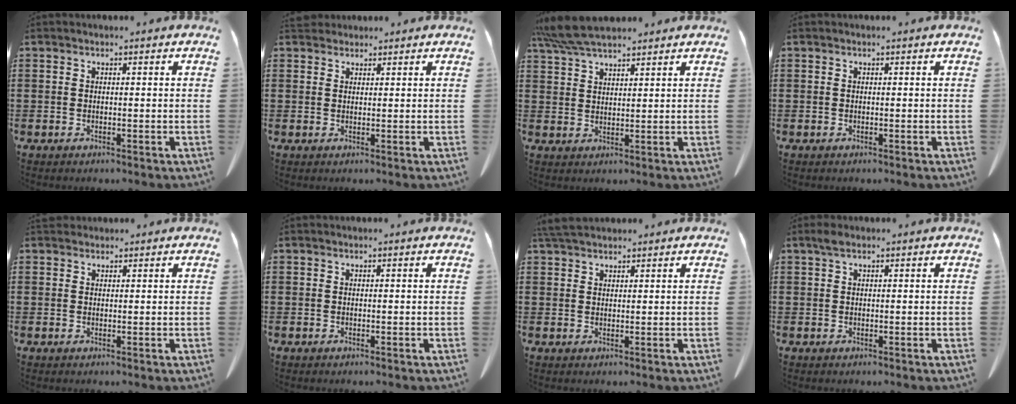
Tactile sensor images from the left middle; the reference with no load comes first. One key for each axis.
{"total": 2.2, "fx": 1.9, "fy": 0.9, "fz": 0.5, "tx": -0.015, "ty": 0.003, "tz": 0.039}
{"total": 6.1, "fx": 5.2, "fy": 1.2, "fz": 2.8, "tx": -0.070, "ty": -0.010, "tz": 0.101}
{"total": 0.0}
{"total": 1.2, "fx": 1.1, "fy": 0.5, "fz": 0.1, "tx": -0.005, "ty": 0.001, "tz": 0.022}
{"total": 0.0}
{"total": 3.3, "fx": 3.0, "fy": 0.7, "fz": 1.3, "tx": -0.033, "ty": -0.003, "tz": 0.059}
{"total": 1.2, "fx": 0.6, "fy": 0.4, "fz": 1.0, "tx": -0.022, "ty": 0.002, "tz": 0.010}